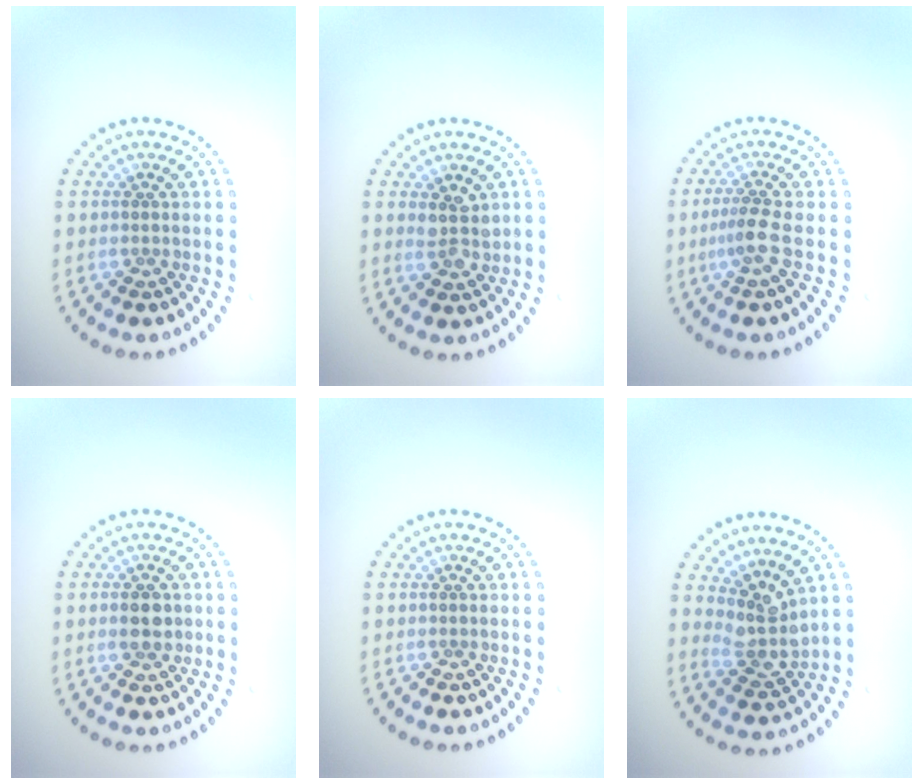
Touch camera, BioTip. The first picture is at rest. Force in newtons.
{"total": 2.4, "press": 2.2, "slide": 0.9}
{"total": 2.2, "press": 1.6, "slide": 1.5}
{"total": 2.2, "press": 2.2, "slide": 0.1}
{"total": 0.0}
{"total": 3.2, "press": 2.3, "slide": 2.2}